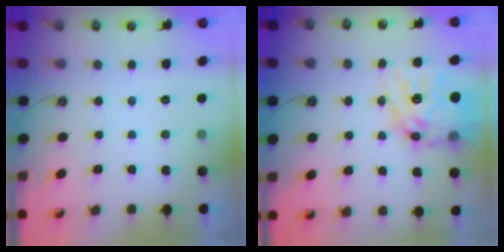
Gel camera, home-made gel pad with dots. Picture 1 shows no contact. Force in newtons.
{"total": 19.6, "press": 19.5, "slide": 1.8}